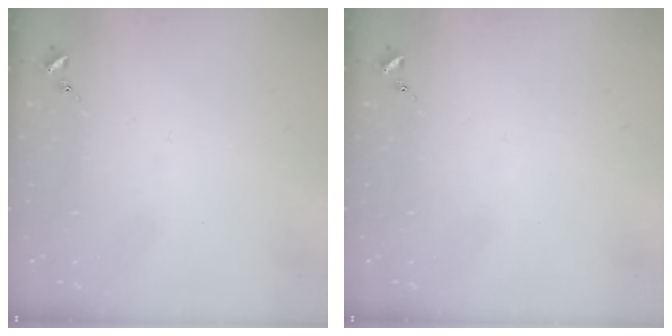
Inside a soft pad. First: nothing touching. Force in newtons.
{"total": 0.0}